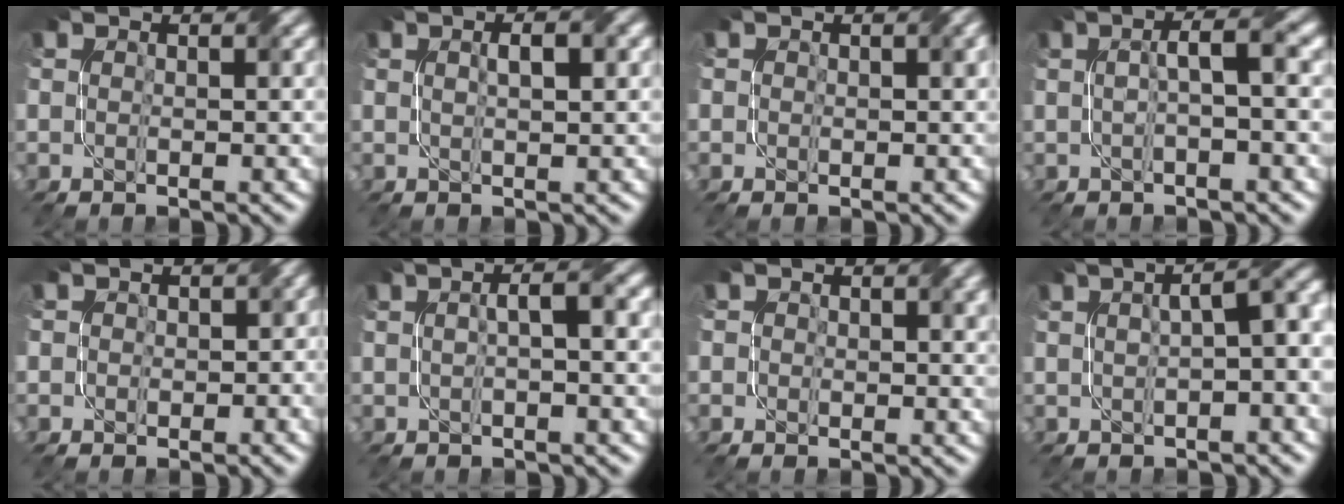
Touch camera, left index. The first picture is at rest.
{"total": 2.5, "force": [0.9, 0.8, 2.2], "torque": [-0.017, 0.004, 0.005]}
{"total": 0.6, "force": [0.1, 0.5, 0.4], "torque": [-0.002, 0.003, 0.006]}
{"total": 2.8, "force": [0.2, 0.4, 2.7], "torque": [-0.043, 0.015, 0.004]}
{"total": 2.1, "force": [0.1, 1.9, 0.8], "torque": [0.006, 0.003, 0.000]}
{"total": 2.7, "force": [0.2, 0.6, 2.6], "torque": [-0.038, 0.013, 0.006]}
{"total": 1.4, "force": [0.6, 1.1, 0.6], "torque": [0.001, 0.000, 0.009]}
{"total": 5.6, "force": [0.6, 1.8, 5.2], "torque": [-0.047, 0.023, 0.016]}